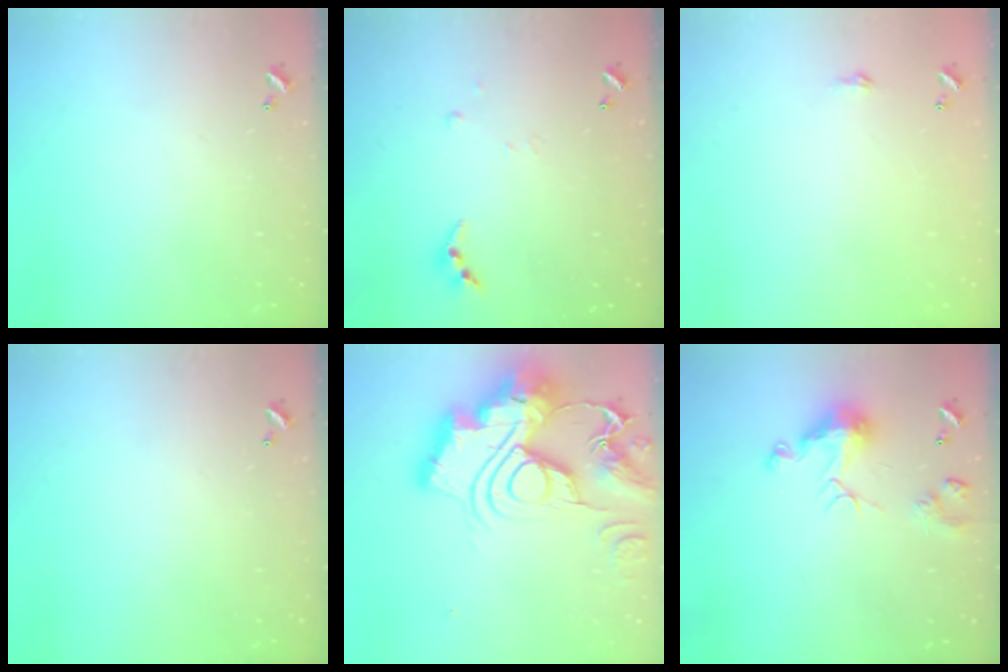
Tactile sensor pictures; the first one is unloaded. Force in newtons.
{"total": 4.3, "press": 4.3, "slide": 0.4}
{"total": 1.8, "press": 1.8, "slide": 0.3}
{"total": 0.0}
{"total": 0.6, "press": 0.6, "slide": 0.0}
{"total": 7.8, "press": 7.7, "slide": 0.7}